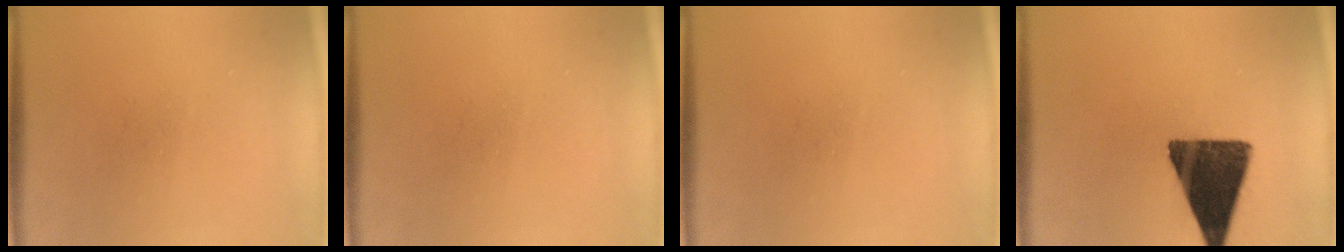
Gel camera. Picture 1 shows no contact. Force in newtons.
{"total": 0.0}
{"total": 0.0}
{"total": 15.5}